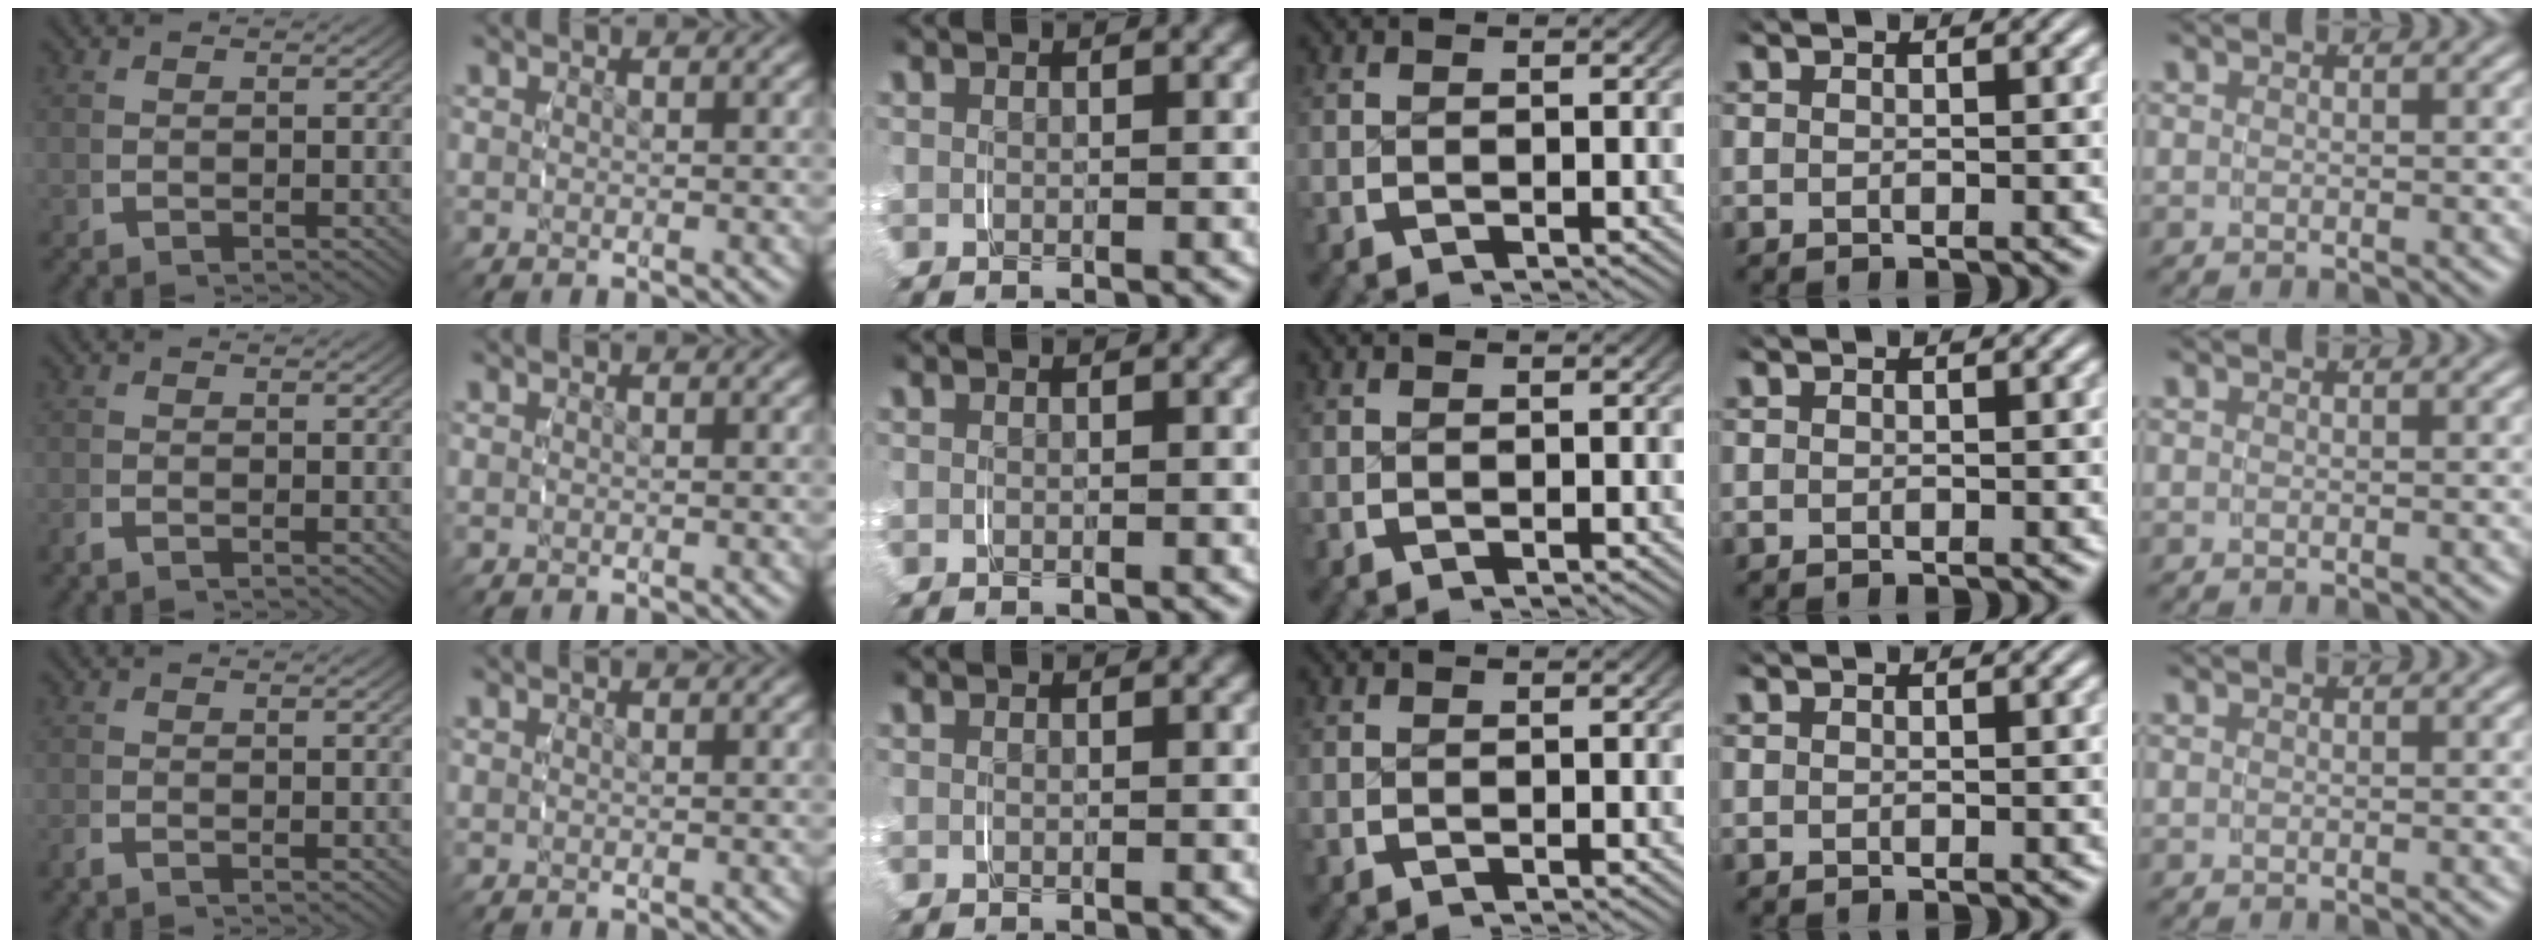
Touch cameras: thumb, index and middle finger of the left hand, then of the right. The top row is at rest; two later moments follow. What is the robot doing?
{"motion": "grasp_and_lifting", "object": "paper"}